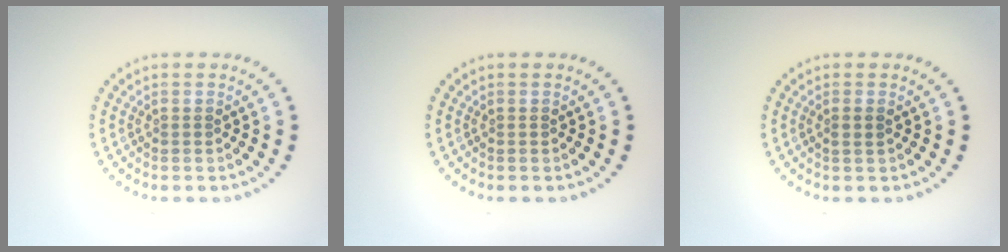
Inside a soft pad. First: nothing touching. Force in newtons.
{"total": 0.0}
{"total": 0.9, "press": 0.7, "slide": 0.6}